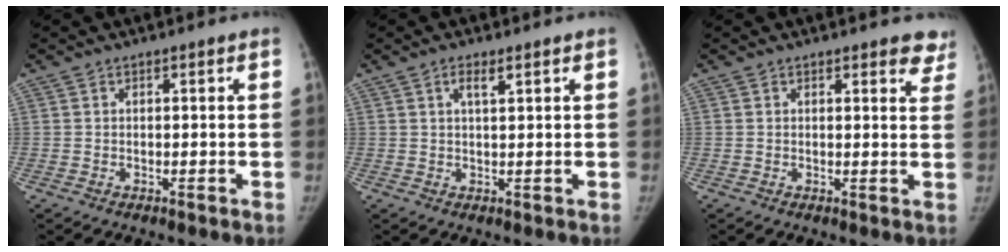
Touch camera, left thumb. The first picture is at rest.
{"total": 2.5, "force": [1.4, 0.7, 1.9], "torque": [-0.036, -0.004, 0.025]}
{"total": 4.2, "force": [3.4, 1.7, 1.7], "torque": [0.012, -0.016, 0.027]}